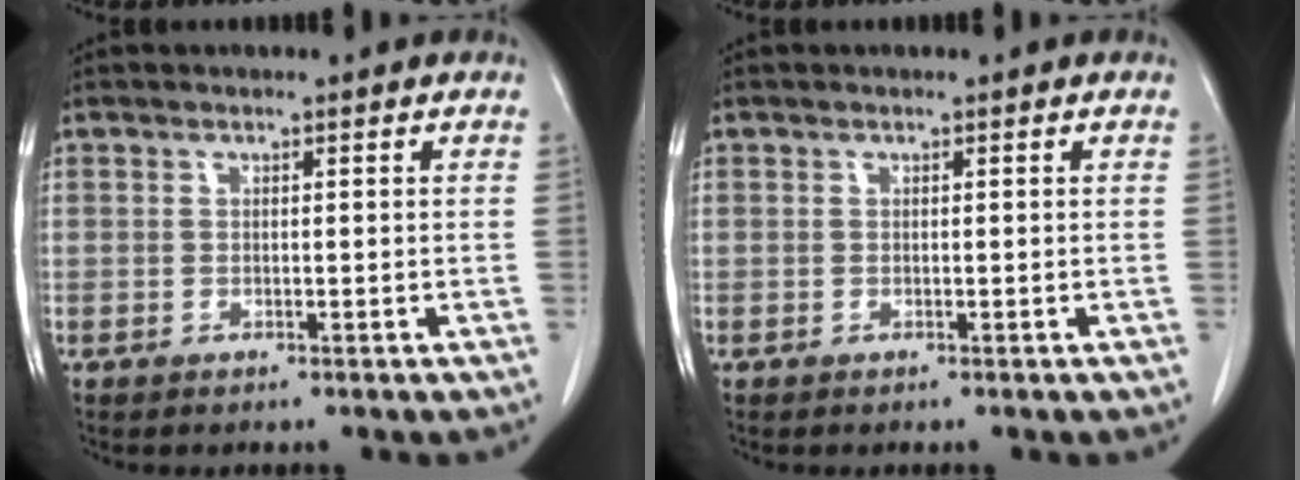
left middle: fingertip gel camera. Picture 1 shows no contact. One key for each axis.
{"total": 0.0}